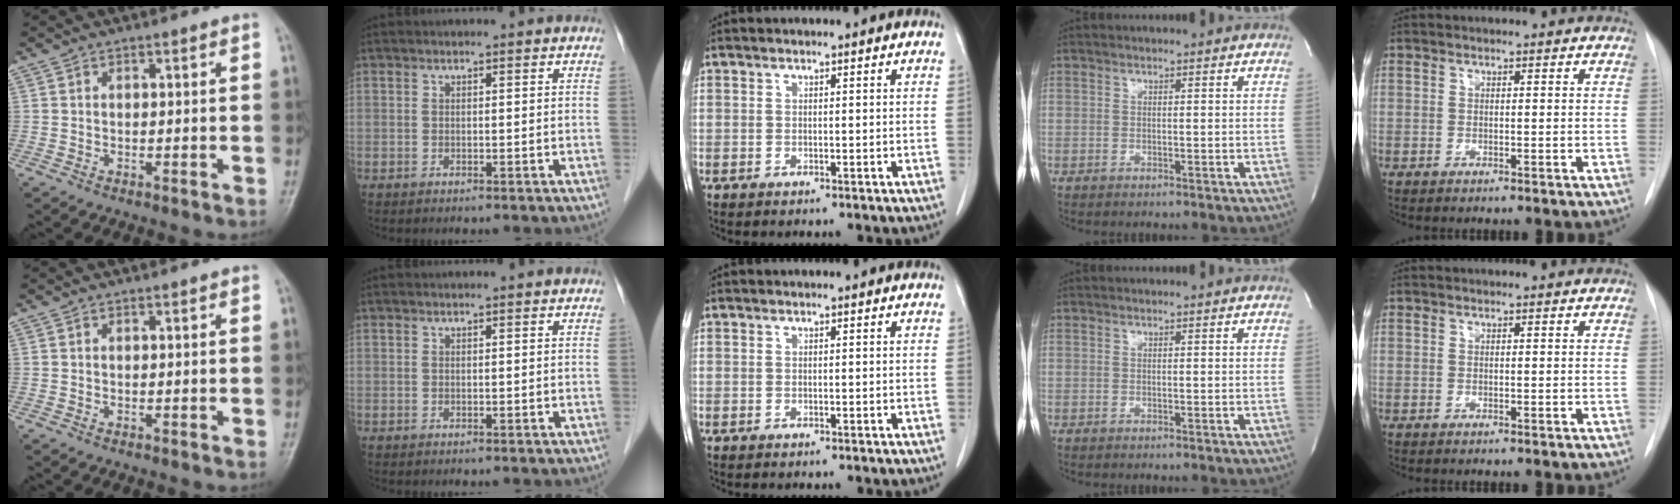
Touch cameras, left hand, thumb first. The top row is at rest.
{}